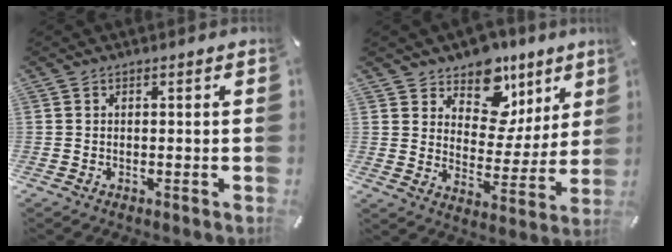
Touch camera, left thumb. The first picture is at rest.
{"total": 12.4, "force": [8.7, 8.0, 4.0], "torque": [-0.065, -0.071, 0.159]}